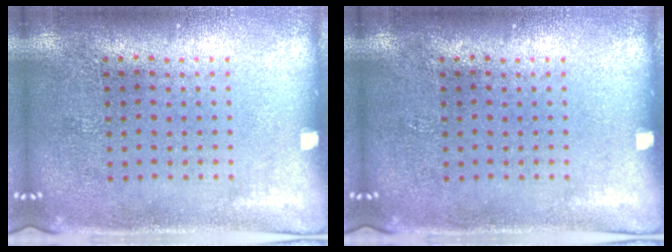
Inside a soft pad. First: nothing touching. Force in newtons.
{"total": 0.0}